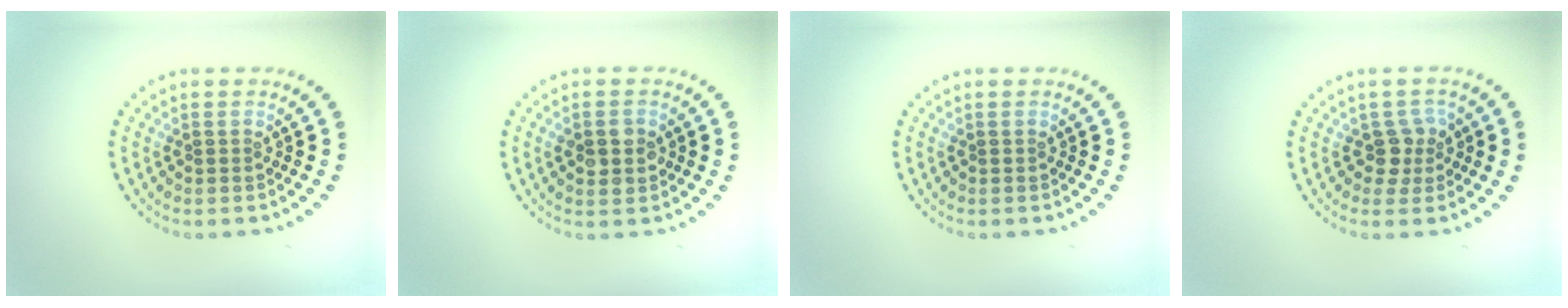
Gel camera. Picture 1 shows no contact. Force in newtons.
{"total": 2.1, "press": 2.1, "slide": 0.2}
{"total": 0.0}
{"total": 2.0, "press": 1.6, "slide": 1.2}